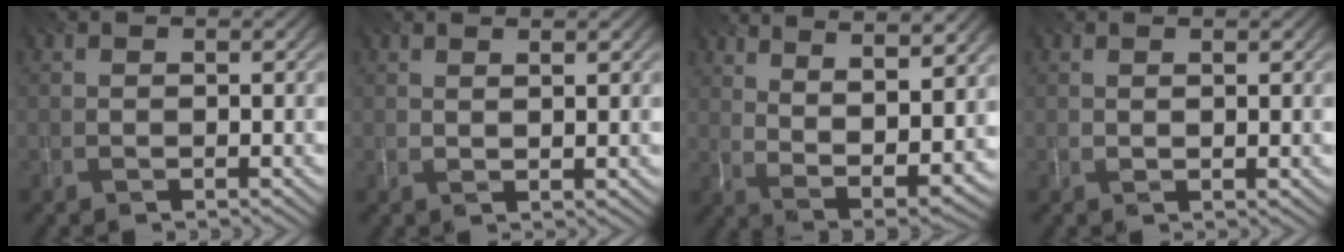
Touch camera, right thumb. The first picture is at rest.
{"total": 1.6, "force": [1.2, -0.1, 1.1], "torque": [-0.014, -0.004, 0.025]}
{"total": 12.7, "force": [7.3, 4.0, 9.7], "torque": [-0.177, 0.008, 0.117]}
{"total": 1.0, "force": [0.7, -0.1, 0.7], "torque": [-0.011, -0.003, 0.017]}